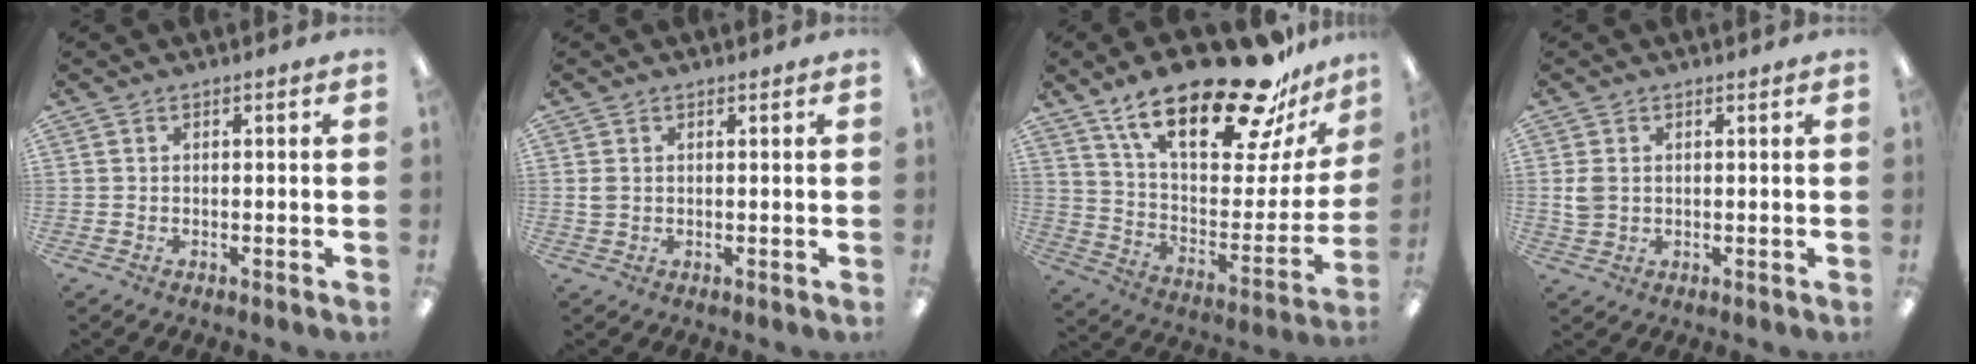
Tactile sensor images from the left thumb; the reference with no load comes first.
{"total": 1.5, "force": [0.6, 1.2, 0.8], "torque": [-0.018, 0.004, 0.010]}
{"total": 27.0, "force": [19.7, 8.1, 16.6], "torque": [-0.258, -0.127, 0.325]}
{"total": 3.4, "force": [0.8, 2.8, 1.9], "torque": [-0.030, 0.001, 0.014]}